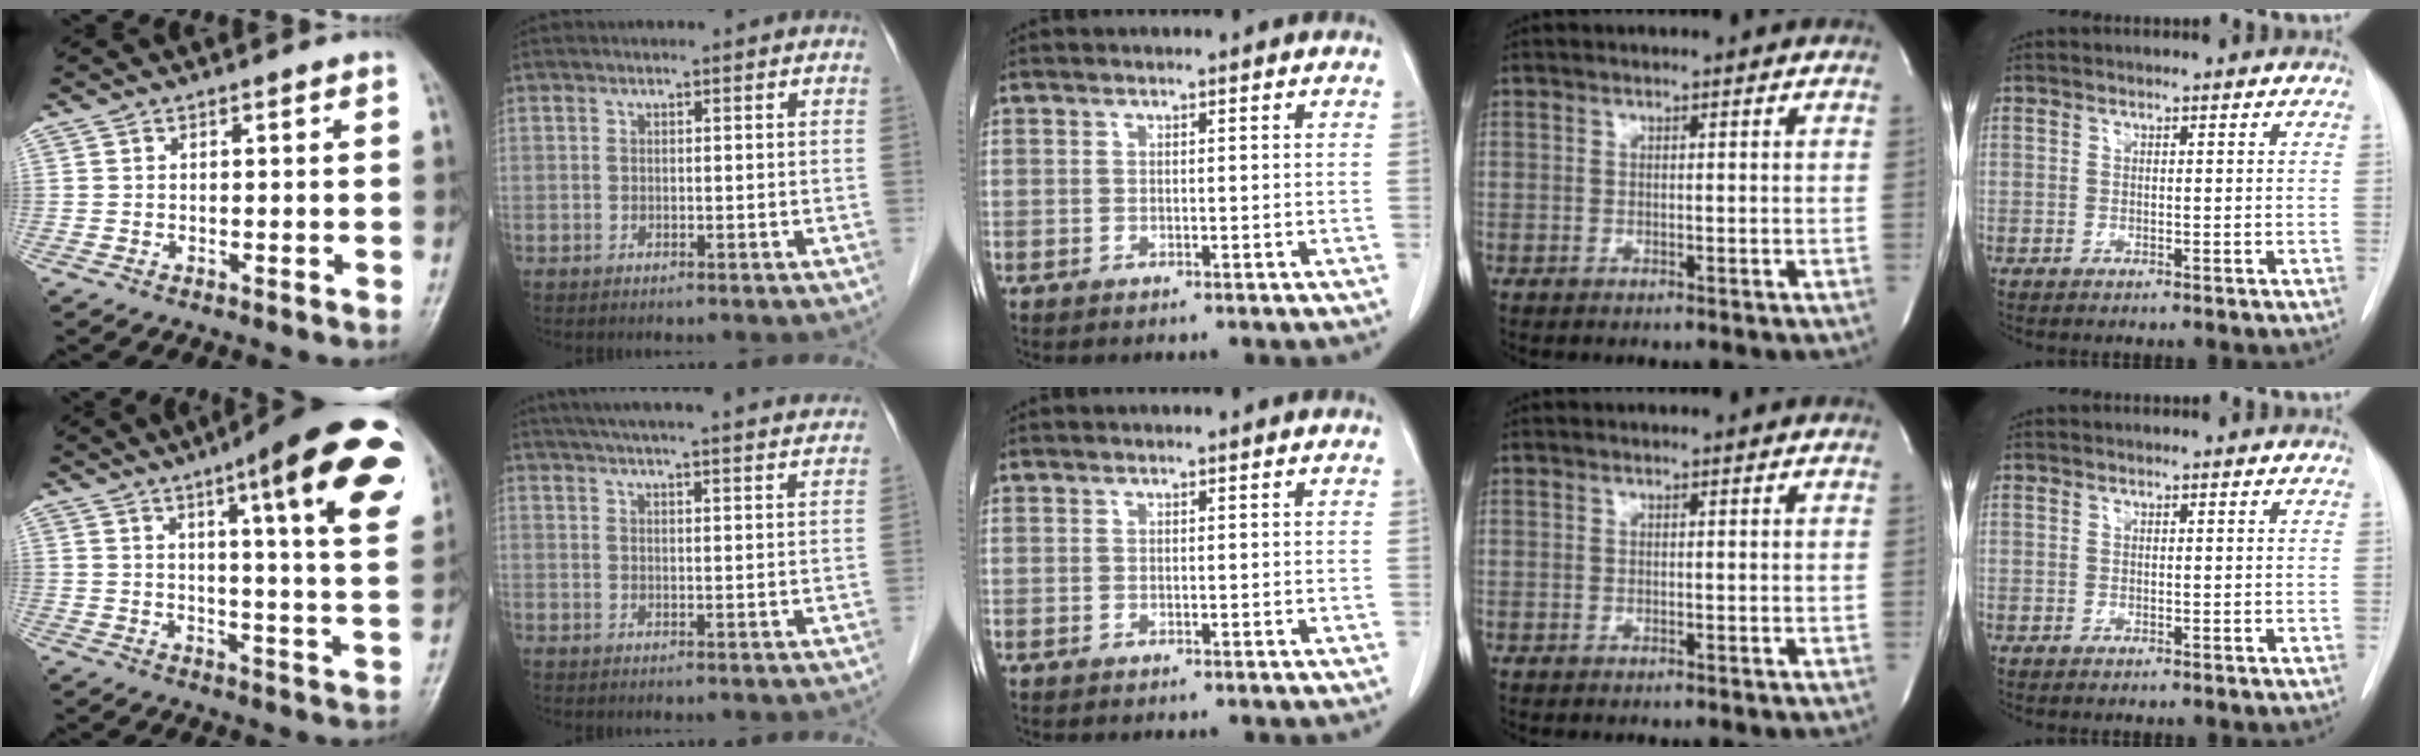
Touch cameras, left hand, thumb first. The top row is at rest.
{"thumb": {"total": 21.6, "force": [10.0, 3.8, 18.8], "torque": [-0.227, -0.027, 0.122]}, "index": {"total": 24.5, "force": [22.5, 1.4, 9.6], "torque": [-0.151, 0.001, 0.284]}}